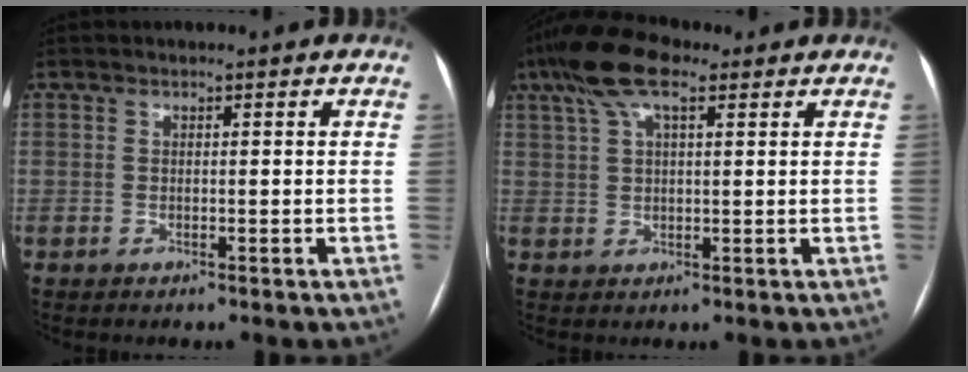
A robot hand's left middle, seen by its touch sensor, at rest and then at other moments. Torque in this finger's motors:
{"motor_torque": [1.08, -1.06, 0.27, 0.13]}